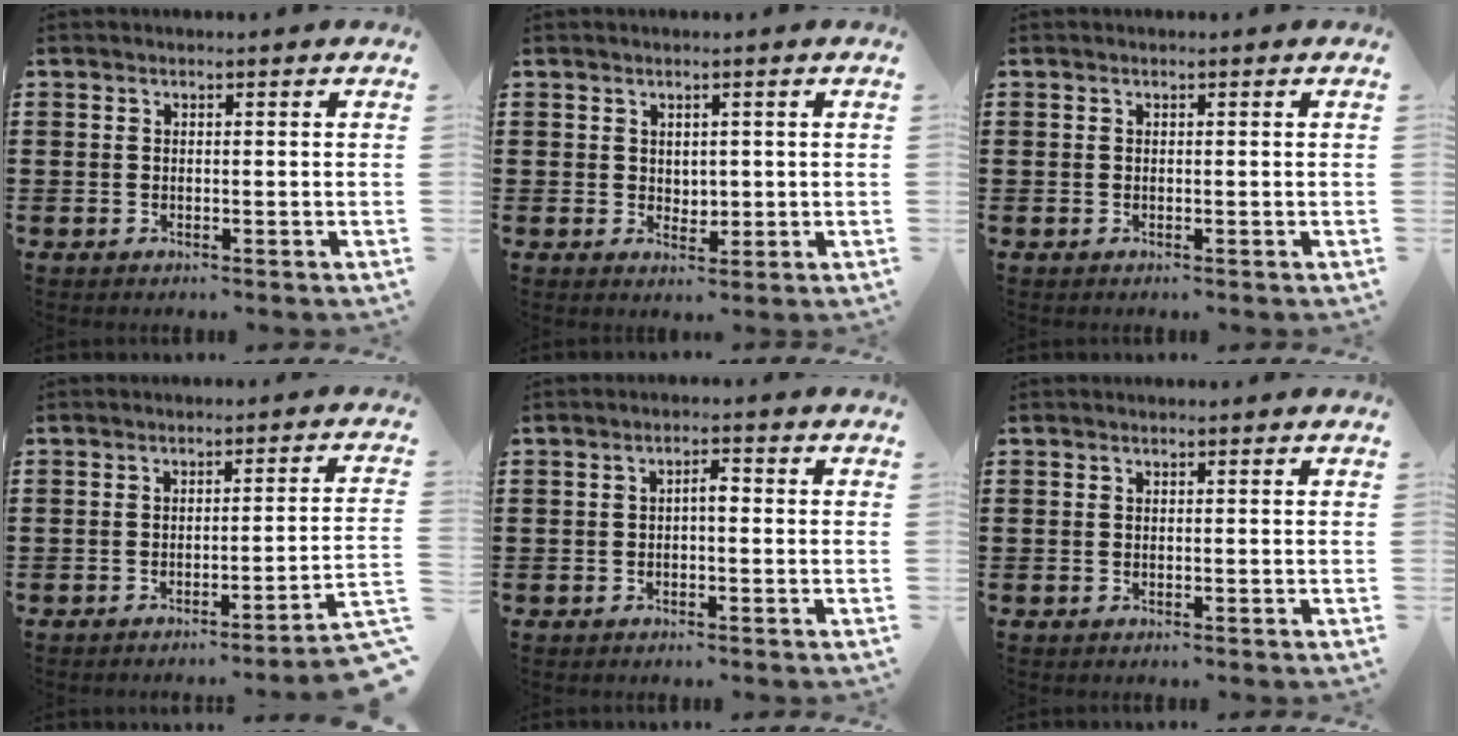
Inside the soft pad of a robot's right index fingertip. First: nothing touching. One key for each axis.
{"total": 1.9, "fx": 1.1, "fy": 1.5, "fz": 0.3, "tx": -0.003, "ty": 0.006, "tz": 0.017}
{"total": 0.0}
{"total": 3.3, "fx": -2.4, "fy": -0.6, "fz": 2.1, "tx": -0.039, "ty": -0.013, "tz": -0.049}
{"total": 2.0, "fx": -0.3, "fy": 0.6, "fz": 1.9, "tx": -0.036, "ty": 0.004, "tz": -0.009}
{"total": 0.0}